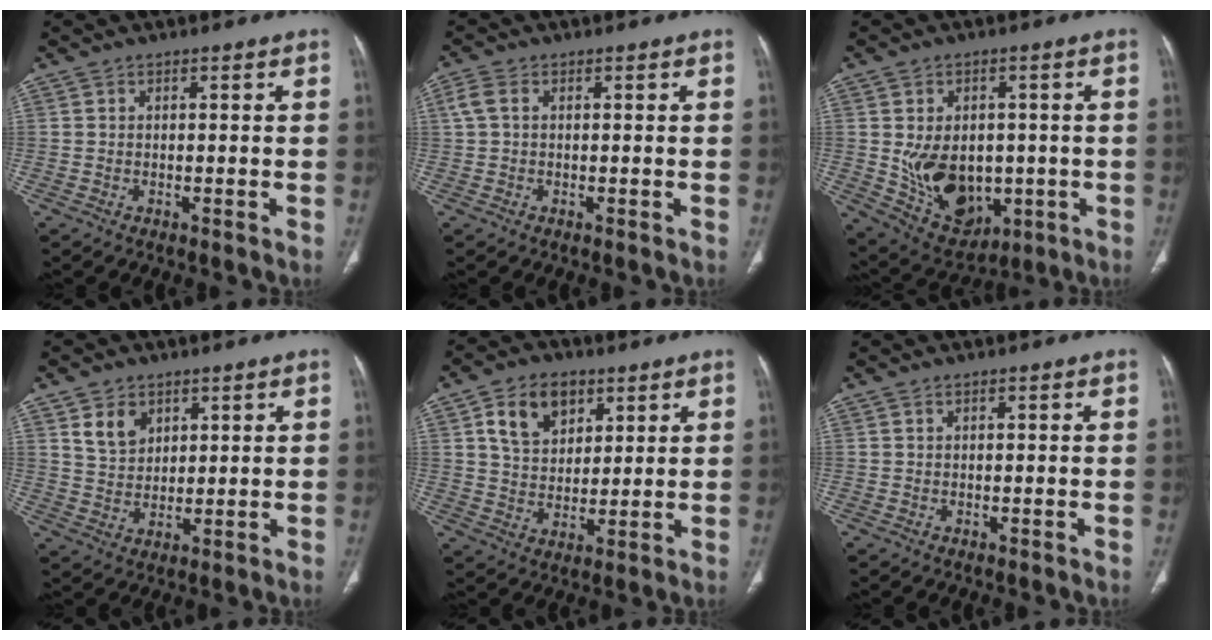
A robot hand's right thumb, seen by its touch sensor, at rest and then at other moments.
{"total": 2.5, "force": [0.3, 1.6, 1.9], "torque": [-0.052, 0.008, 0.003]}
{"total": 13.7, "force": [-1.3, 9.8, 9.5], "torque": [-0.120, -0.002, 0.012]}
{"total": 6.3, "force": [3.3, 4.5, 2.9], "torque": [-0.033, -0.021, 0.069]}
{"total": 10.6, "force": [4.9, 7.3, 5.9], "torque": [-0.073, -0.017, 0.091]}
{"total": 0.0}